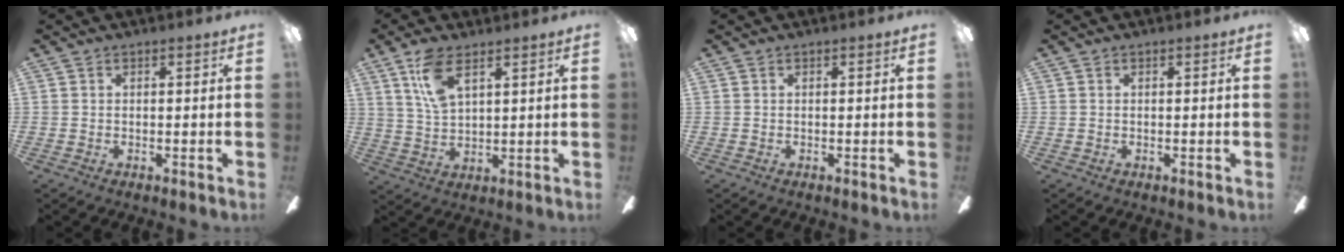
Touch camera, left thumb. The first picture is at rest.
{"total": 9.3, "force": [5.2, 4.0, 6.6], "torque": [-0.138, 0.000, 0.098]}
{"total": 0.0}
{"total": 0.0}